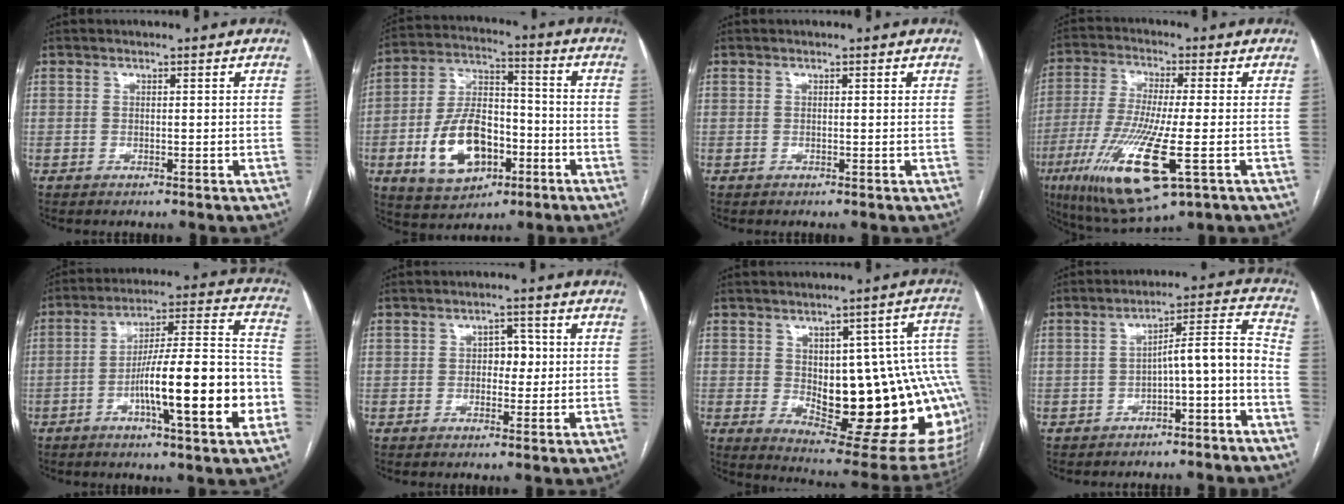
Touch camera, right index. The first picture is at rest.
{"total": 14.0, "force": [-4.8, 7.7, 10.6], "torque": [-0.216, 0.012, -0.077]}
{"total": 0.0}
{"total": 16.3, "force": [-5.7, 2.5, 15.1], "torque": [-0.316, -0.041, -0.097]}
{"total": 18.7, "force": [-6.1, 1.5, 17.6], "torque": [-0.260, 0.011, -0.092]}
{"total": 3.3, "force": [0.1, 2.1, 2.5], "torque": [-0.030, 0.011, 0.002]}
{"total": 24.4, "force": [-1.3, 7.5, 23.2], "torque": [-0.237, 0.010, 0.005]}
{"total": 8.4, "force": [-4.4, 1.1, 7.1], "torque": [-0.091, 0.037, -0.061]}